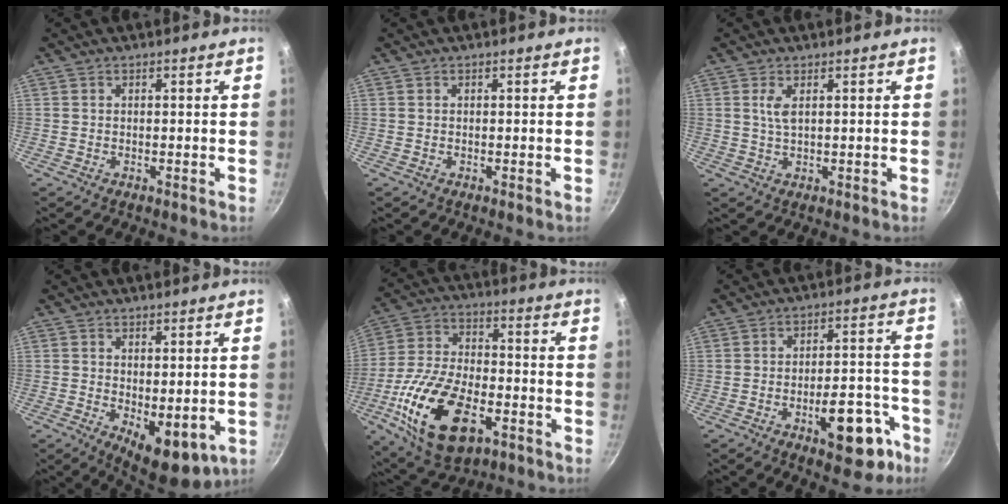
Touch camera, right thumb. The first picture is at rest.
{"total": 0.0}
{"total": 2.6, "force": [0.9, 0.9, 2.3], "torque": [-0.048, -0.005, 0.019]}
{"total": 8.8, "force": [-1.1, 4.4, 7.5], "torque": [-0.087, -0.015, -0.003]}
{"total": 21.2, "force": [-8.0, 11.4, 16.0], "torque": [-0.302, 0.021, -0.142]}
{"total": 13.8, "force": [-6.9, 6.2, 10.3], "torque": [-0.089, 0.055, -0.088]}